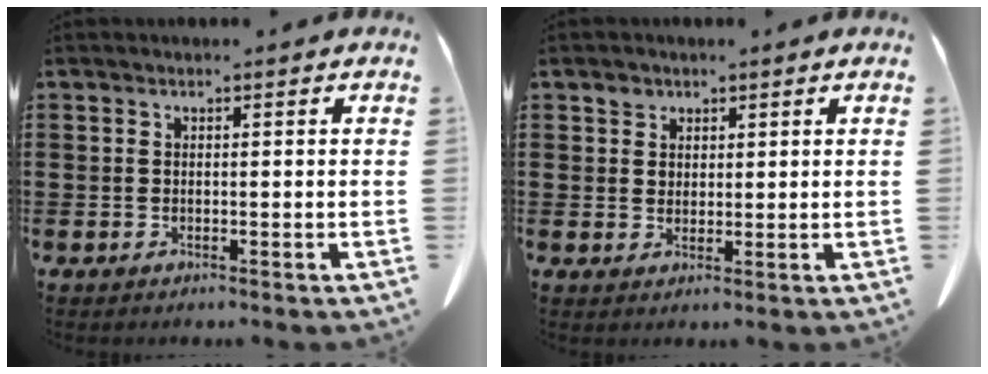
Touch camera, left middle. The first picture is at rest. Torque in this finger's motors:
{"motor_torque": [0.78, 0.72, 0.16, 0.00]}